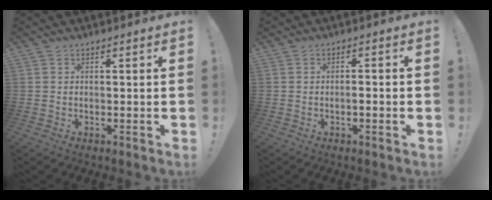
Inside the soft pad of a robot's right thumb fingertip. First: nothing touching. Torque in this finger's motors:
{"motor_torque": [0.04, -0.23, -0.05, 0.18, 0.04]}